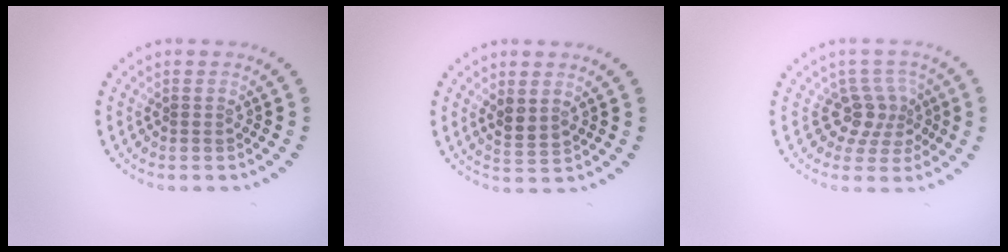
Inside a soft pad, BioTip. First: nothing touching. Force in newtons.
{"total": 1.9, "press": 1.8, "slide": 0.7}
{"total": 2.9, "press": 2.2, "slide": 1.9}